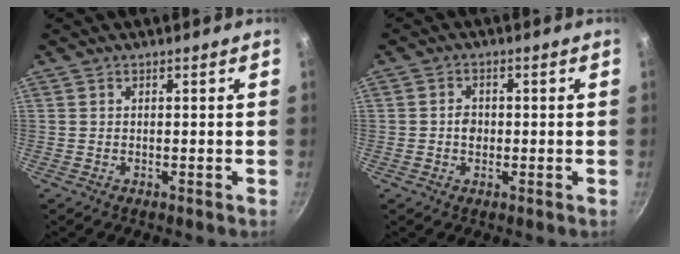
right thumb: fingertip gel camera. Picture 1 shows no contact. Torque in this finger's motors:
{"motor_torque": [0.18, -0.36, 0.44, -0.12, 0.11]}